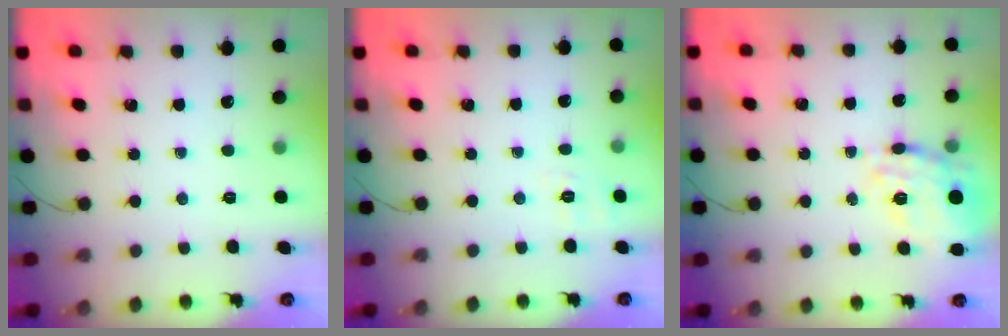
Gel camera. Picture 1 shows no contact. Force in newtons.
{"total": 2.2, "press": 0.7, "slide": 2.1}
{"total": 18.0, "press": 17.7, "slide": 2.9}